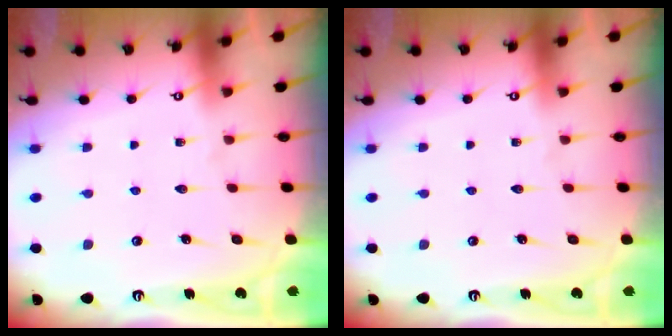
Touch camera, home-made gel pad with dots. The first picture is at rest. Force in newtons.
{"total": 0.0}